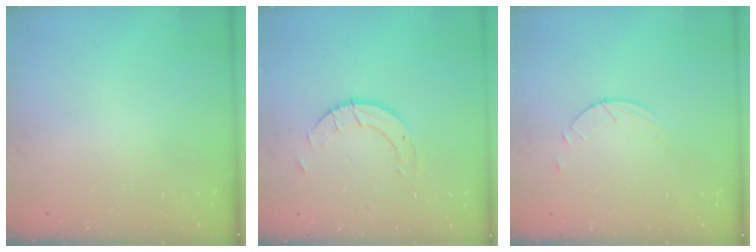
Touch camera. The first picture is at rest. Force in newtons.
{"total": 5.6, "press": 5.6, "slide": 0.1}
{"total": 2.5, "press": 2.4, "slide": 0.3}